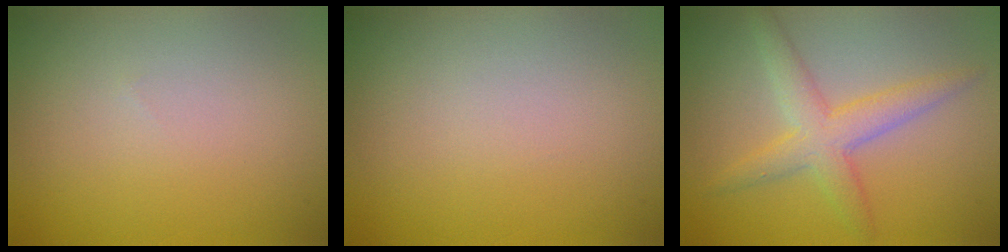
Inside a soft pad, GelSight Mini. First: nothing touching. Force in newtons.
{"total": 0.0}
{"total": 3.9, "press": 3.9, "slide": 0.1}